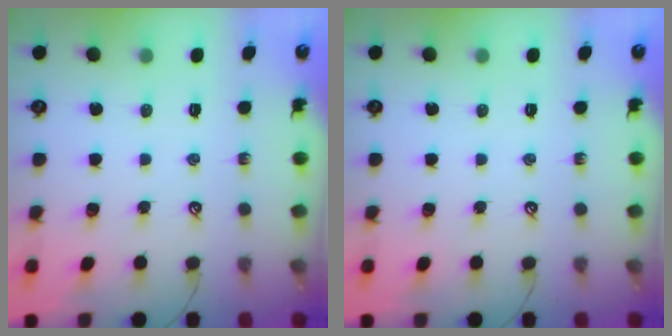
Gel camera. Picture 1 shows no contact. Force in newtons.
{"total": 0.0}